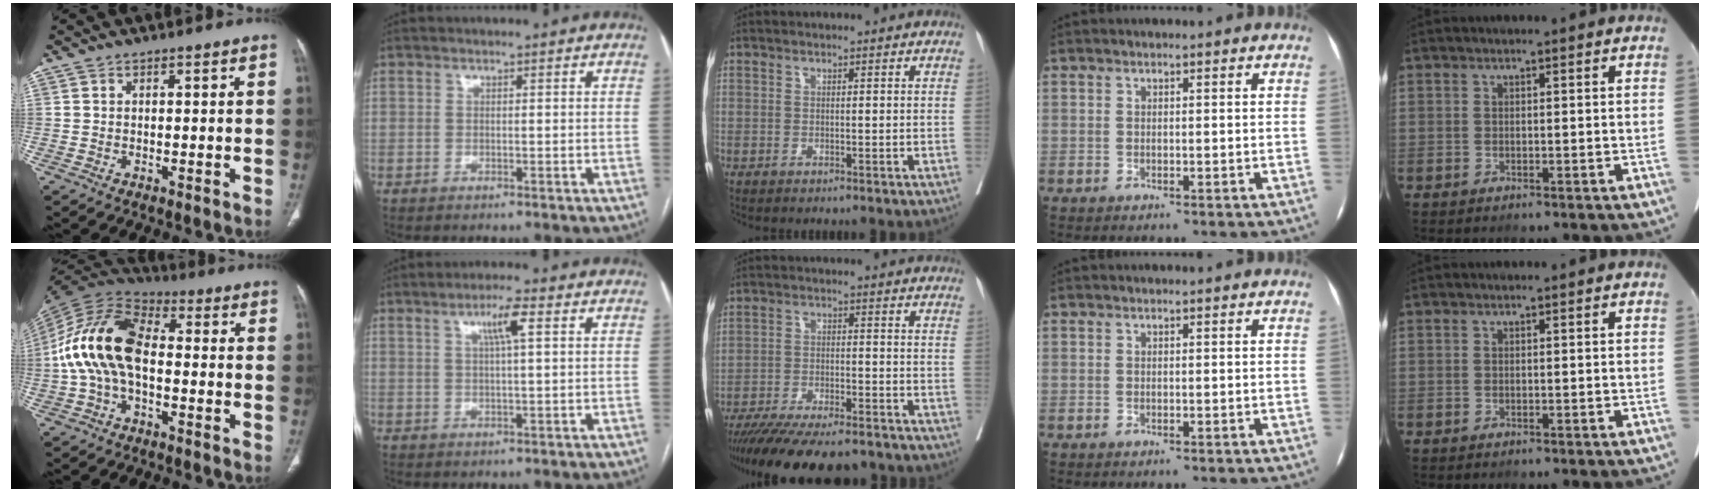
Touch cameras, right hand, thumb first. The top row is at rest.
{"thumb": {"total": 16.0, "force": [-1.2, 9.4, 12.9], "torque": [-0.250, 0.036, -0.032]}, "index": {"total": 4.4, "force": [1.7, 0.1, 4.1], "torque": [-0.074, 0.006, 0.029]}, "middle": {"total": 18.0, "force": [-15.8, 3.0, 8.1], "torque": [-0.141, -0.026, -0.233]}}